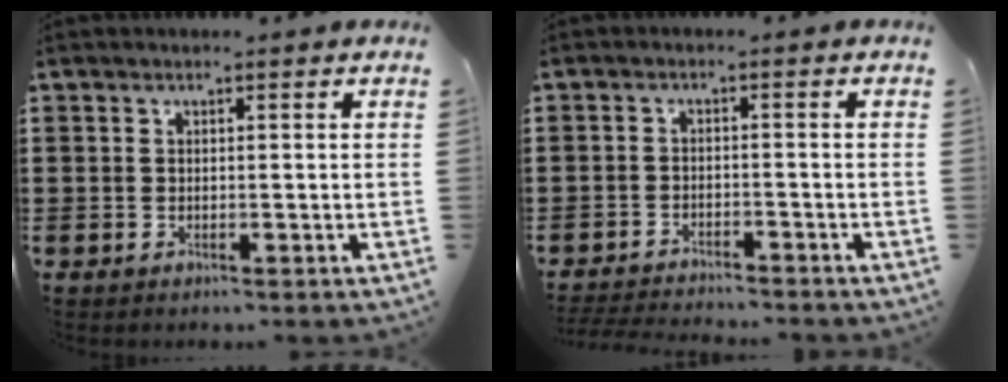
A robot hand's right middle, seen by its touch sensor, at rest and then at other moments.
{"total": 2.8, "force": [-2.8, 0.1, 0.2], "torque": [-0.007, -0.001, -0.059]}